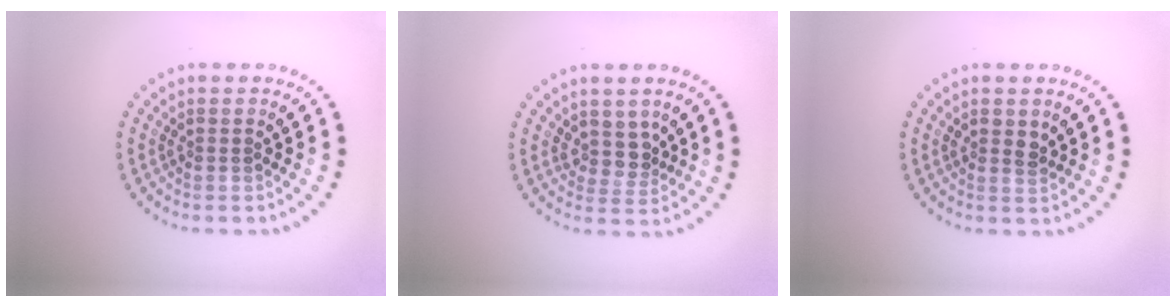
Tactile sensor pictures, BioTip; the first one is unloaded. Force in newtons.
{"total": 2.2, "press": 1.6, "slide": 1.5}
{"total": 1.1, "press": 1.1, "slide": 0.4}